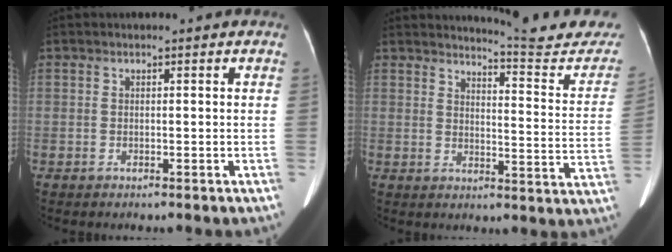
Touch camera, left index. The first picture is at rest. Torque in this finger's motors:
{"motor_torque": [0.18, -0.62, 0.03, 0.02]}